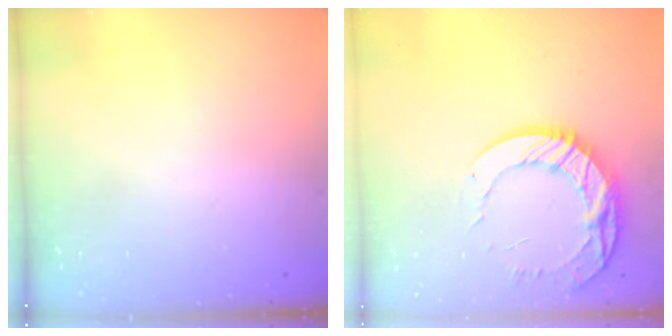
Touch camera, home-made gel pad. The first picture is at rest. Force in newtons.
{"total": 15.4, "press": 15.3, "slide": 1.3}